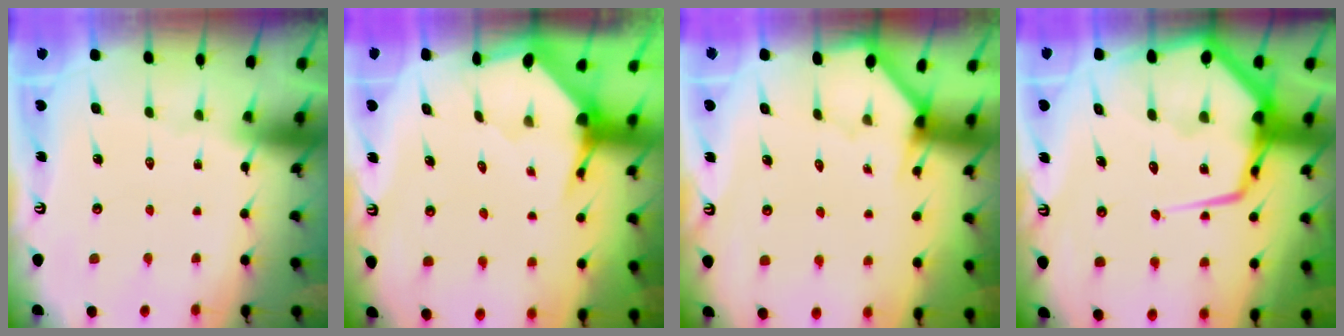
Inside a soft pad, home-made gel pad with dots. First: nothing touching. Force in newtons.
{"total": 3.5, "press": 3.5, "slide": 0.4}
{"total": 1.9, "press": 1.9, "slide": 0.1}
{"total": 17.0, "press": 16.9, "slide": 1.8}